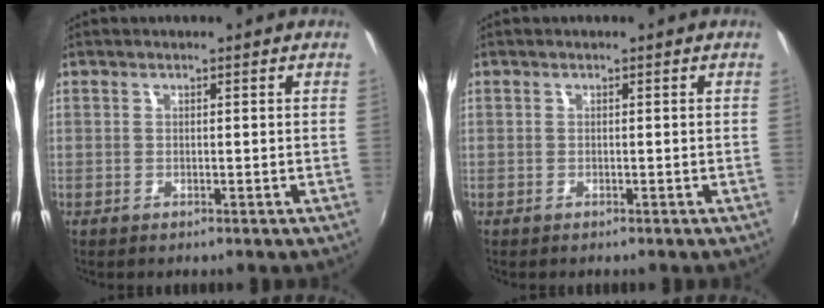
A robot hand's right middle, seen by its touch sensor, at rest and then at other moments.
{"total": 0.0}